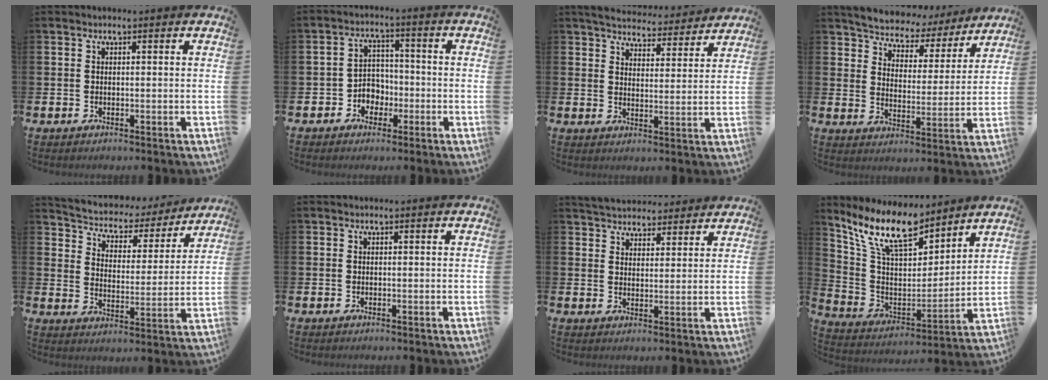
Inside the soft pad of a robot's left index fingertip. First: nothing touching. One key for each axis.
{"total": 3.7, "fx": -1.6, "fy": 3.2, "fz": 1.0, "tx": -0.037, "ty": 0.002, "tz": -0.037}
{"total": 5.1, "fx": 4.9, "fy": 1.0, "fz": 0.4, "tx": -0.029, "ty": -0.038, "tz": 0.085}
{"total": 6.2, "fx": 6.0, "fy": 1.7, "fz": 0.4, "tx": -0.038, "ty": -0.053, "tz": 0.102}
{"total": 4.8, "fx": 4.4, "fy": 1.9, "fz": 0.4, "tx": -0.042, "ty": -0.039, "tz": 0.069}
{"total": 0.0}
{"total": 4.6, "fx": 4.5, "fy": 1.0, "fz": -0.1, "tx": -0.015, "ty": -0.025, "tz": 0.081}
{"total": 12.0, "fx": 10.2, "fy": 3.8, "fz": 5.2, "tx": -0.142, "ty": -0.054, "tz": 0.184}